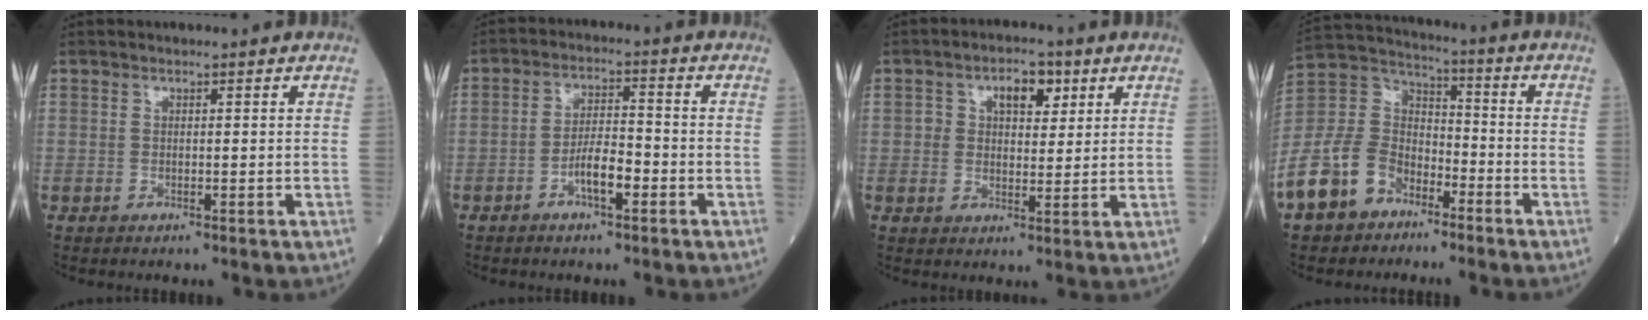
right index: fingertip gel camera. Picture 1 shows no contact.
{"total": 5.3, "force": [-2.4, 1.3, 4.5], "torque": [-0.086, 0.007, -0.046]}
{"total": 5.5, "force": [2.1, 3.2, 4.0], "torque": [-0.060, 0.018, 0.033]}
{"total": 18.4, "force": [-11.0, 12.4, 8.0], "torque": [-0.226, 0.029, -0.205]}